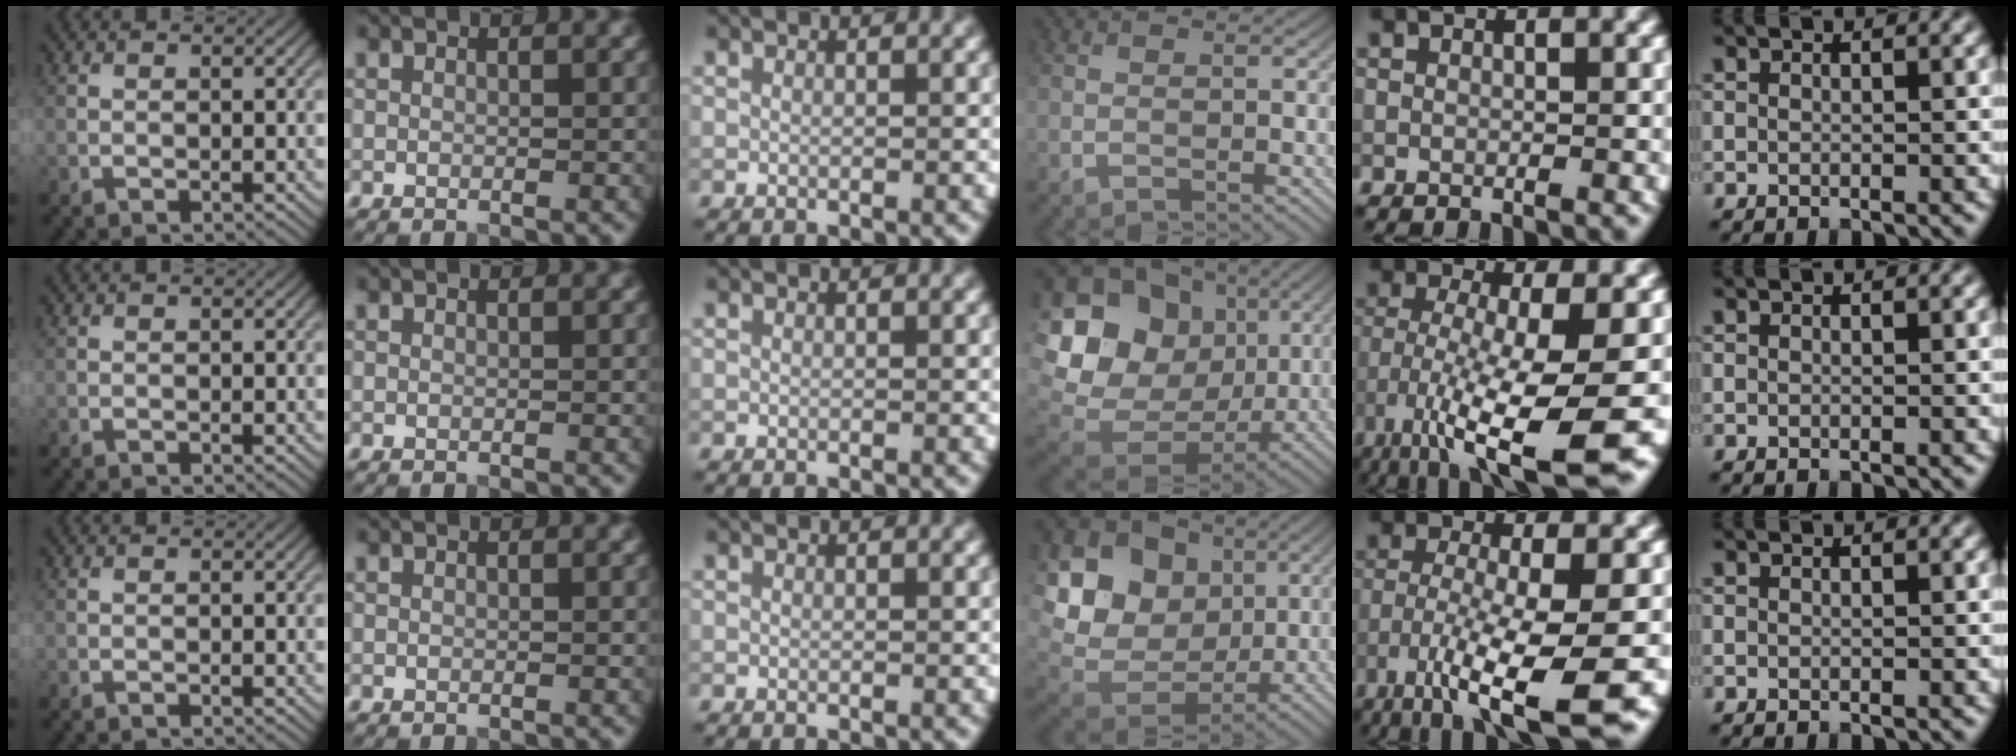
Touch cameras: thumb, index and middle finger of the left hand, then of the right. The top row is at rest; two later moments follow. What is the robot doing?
{"motion": "lift_and_place", "object": "coin"}